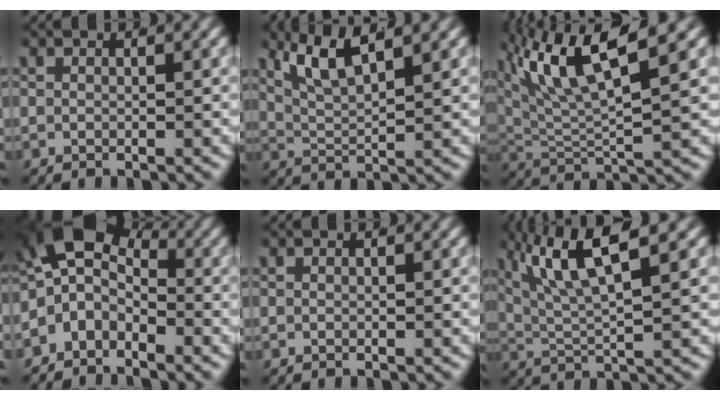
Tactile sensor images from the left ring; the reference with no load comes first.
{"total": 4.8, "force": [2.7, 1.8, 3.4], "torque": [-0.077, -0.009, 0.054]}
{"total": 8.9, "force": [4.0, 4.4, 6.7], "torque": [-0.131, 0.018, 0.060]}
{"total": 10.4, "force": [0.5, 8.7, 5.8], "torque": [-0.116, -0.025, -0.003]}
{"total": 0.0}
{"total": 6.3, "force": [3.5, 1.7, 5.0], "torque": [-0.109, -0.001, 0.067]}